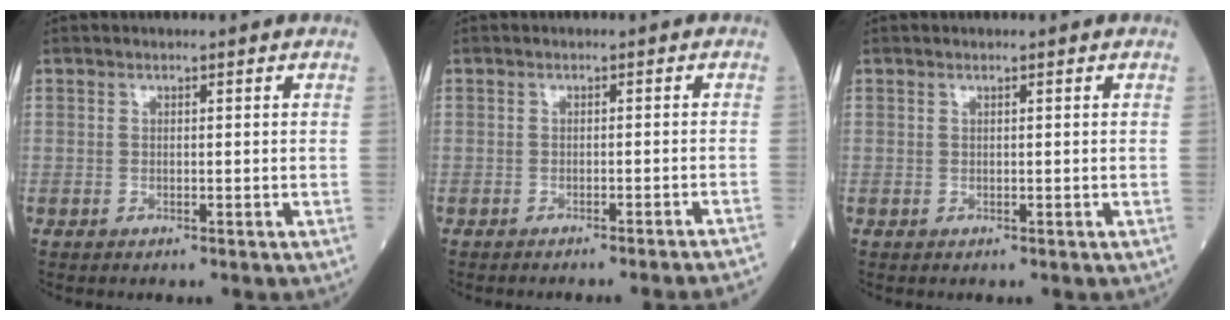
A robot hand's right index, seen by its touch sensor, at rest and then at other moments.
{"total": 9.2, "force": [-8.7, -1.6, 2.5], "torque": [-0.006, -0.021, -0.096]}
{"total": 0.0}